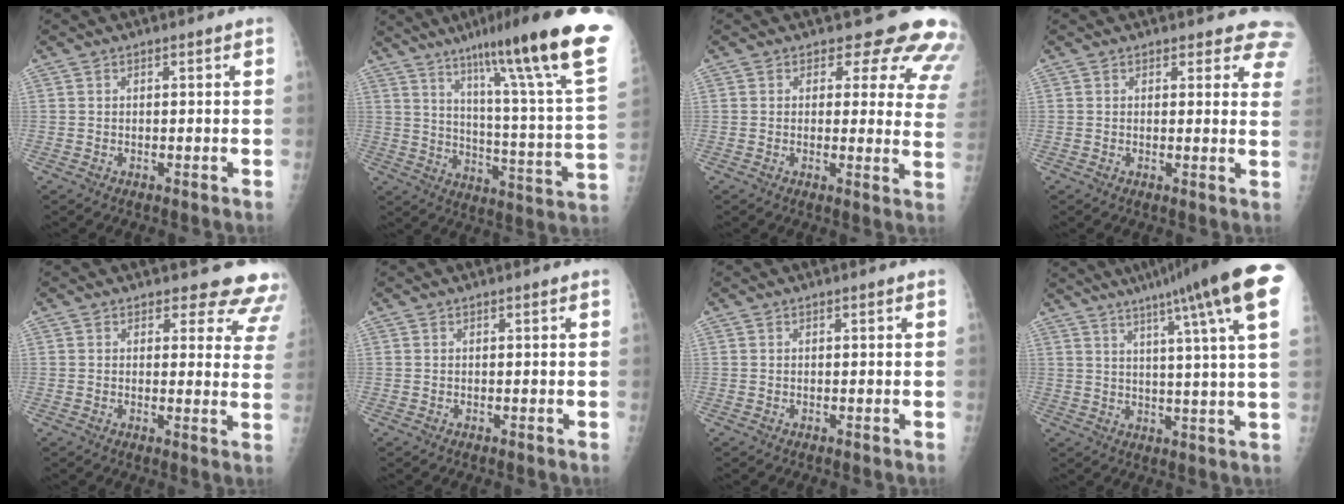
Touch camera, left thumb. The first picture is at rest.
{"total": 27.6, "force": [16.9, 2.4, 21.8], "torque": [-0.295, -0.060, 0.244]}
{"total": 13.0, "force": [11.4, 5.4, 3.3], "torque": [0.020, -0.080, 0.095]}
{"total": 7.4, "force": [6.6, 2.9, 1.6], "torque": [0.037, -0.026, 0.044]}
{"total": 10.9, "force": [10.0, 4.1, 1.6], "torque": [0.038, -0.069, 0.080]}
{"total": 0.0}
{"total": 0.0}
{"total": 18.9, "force": [10.6, 0.6, 15.7], "torque": [-0.221, -0.016, 0.125]}